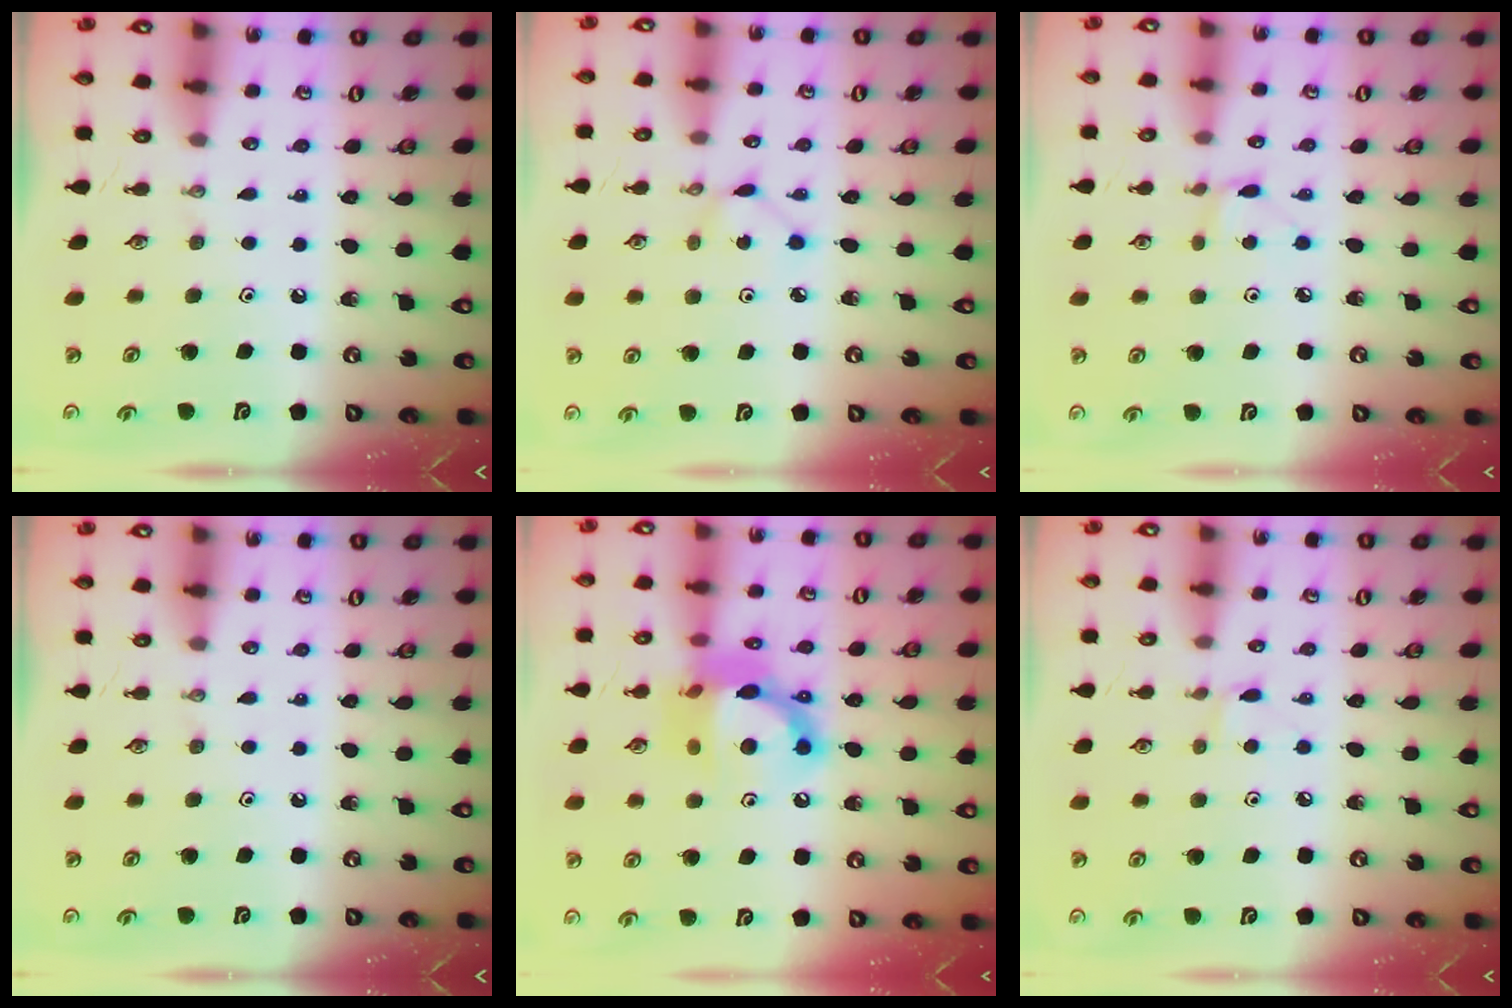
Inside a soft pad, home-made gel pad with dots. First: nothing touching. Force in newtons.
{"total": 1.4, "press": 1.4, "slide": 0.2}
{"total": 3.5, "press": 3.5, "slide": 0.4}
{"total": 0.0}
{"total": 13.5, "press": 13.4, "slide": 1.4}
{"total": 4.3, "press": 4.3, "slide": 0.6}